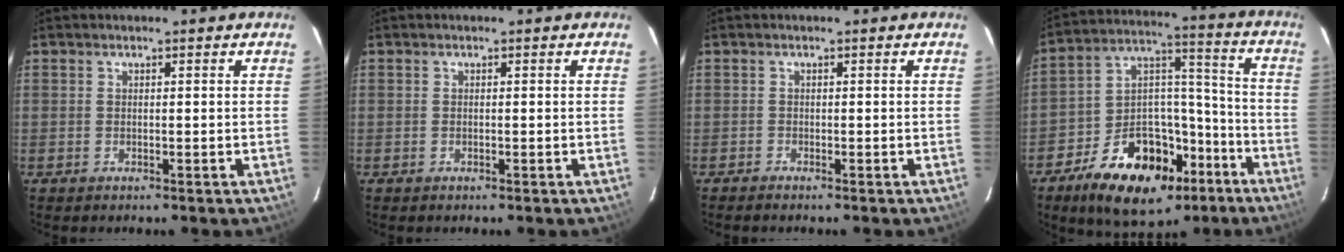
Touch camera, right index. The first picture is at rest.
{"total": 0.0}
{"total": 1.0, "force": [-1.0, 0.2, 0.3], "torque": [-0.012, -0.003, -0.017]}
{"total": 20.7, "force": [-12.2, 11.9, 11.7], "torque": [-0.213, 0.043, -0.183]}